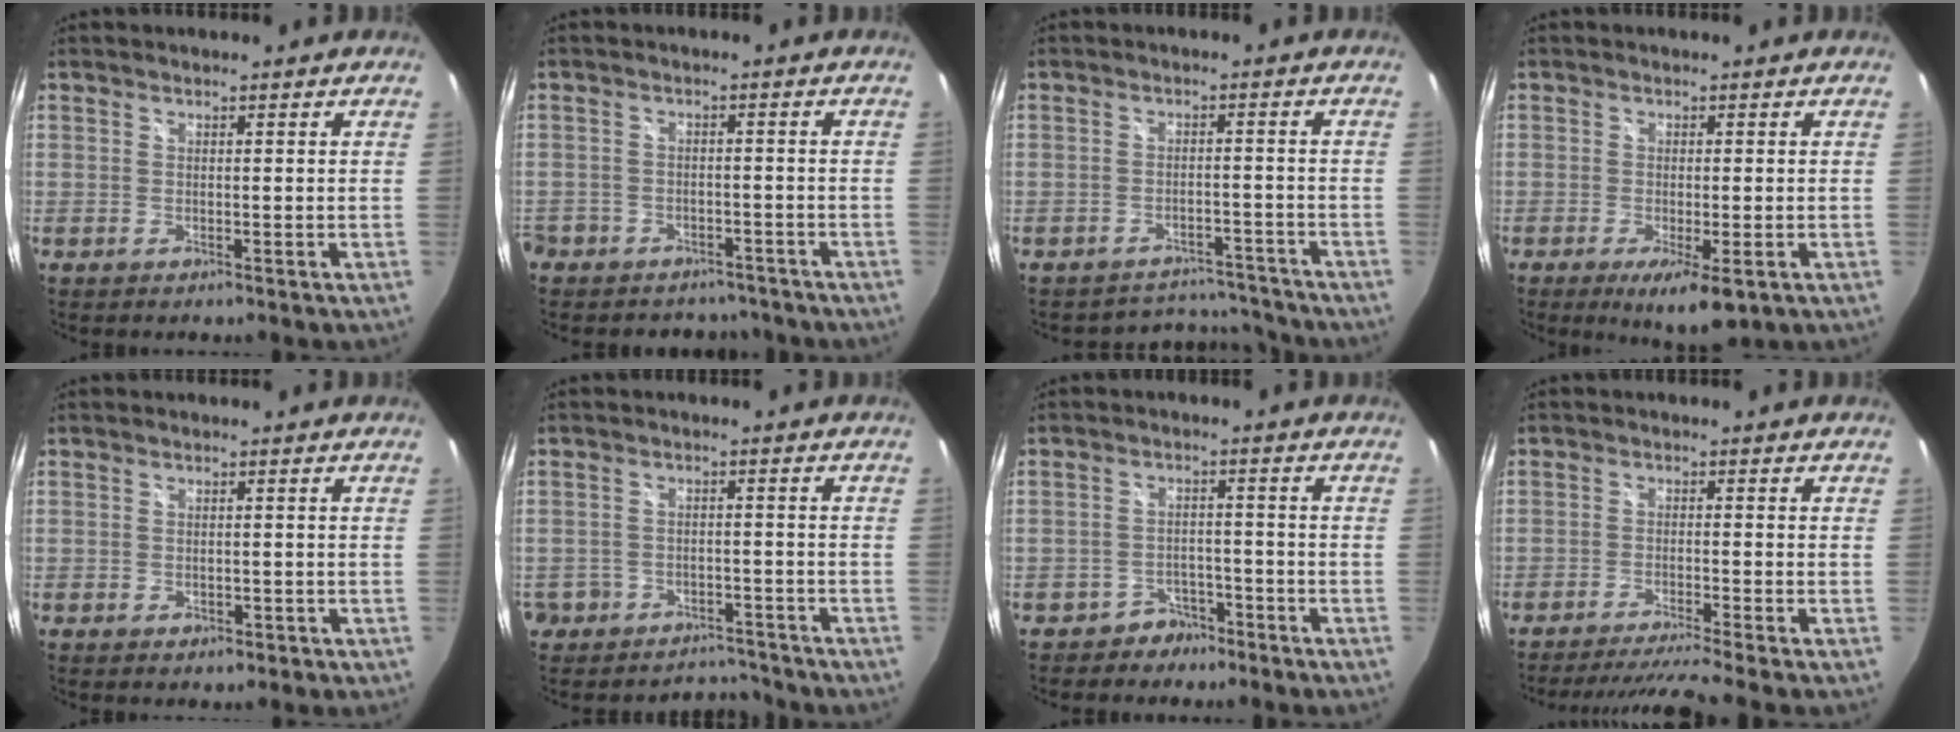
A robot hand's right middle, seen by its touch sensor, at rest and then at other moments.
{"total": 9.7, "force": [-7.1, 6.3, 1.8], "torque": [-0.066, 0.024, -0.097]}
{"total": 8.2, "force": [-7.8, 2.5, 0.0], "torque": [-0.007, 0.024, -0.103]}
{"total": 6.4, "force": [-3.1, 1.6, 5.3], "torque": [-0.094, -0.018, -0.041]}
{"total": 1.9, "force": [-0.7, 1.4, 1.0], "torque": [-0.017, -0.002, -0.005]}
{"total": 6.6, "force": [-5.1, 4.3, 0.1], "torque": [-0.017, 0.021, -0.077]}
{"total": 4.4, "force": [-3.3, 2.8, 0.2], "torque": [-0.008, 0.019, -0.050]}
{"total": 8.2, "force": [-7.2, -1.8, 3.4], "torque": [-0.073, -0.008, -0.116]}